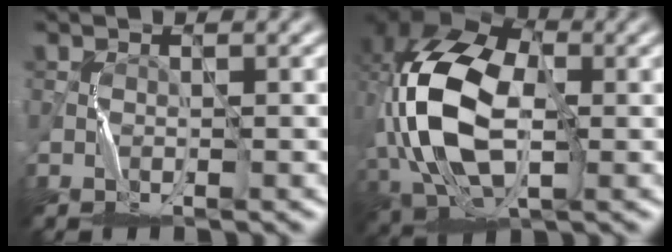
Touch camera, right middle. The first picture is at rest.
{"total": 13.4, "force": [0.2, 7.9, 10.8], "torque": [-0.243, 0.004, -0.001]}